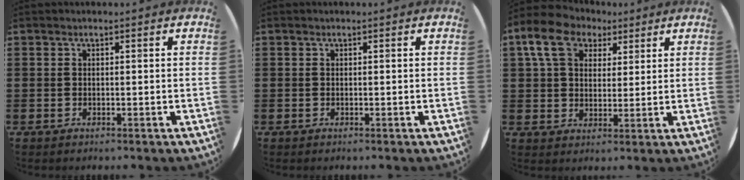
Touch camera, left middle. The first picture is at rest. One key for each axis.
{"total": 0.0}
{"total": 7.9, "fx": 4.9, "fy": 5.3, "fz": 3.2, "tx": -0.081, "ty": 0.010, "tz": 0.089}